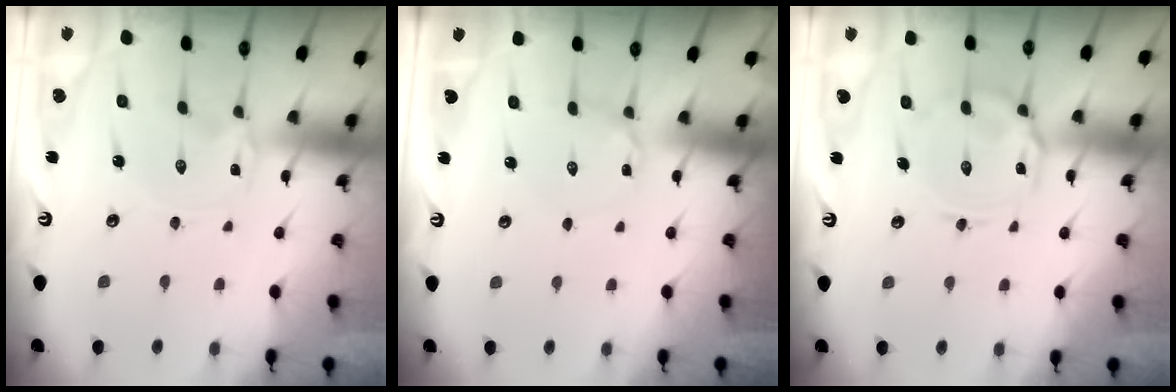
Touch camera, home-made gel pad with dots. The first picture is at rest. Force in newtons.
{"total": 5.7, "press": 5.7, "slide": 0.6}
{"total": 11.1, "press": 11.0, "slide": 1.0}